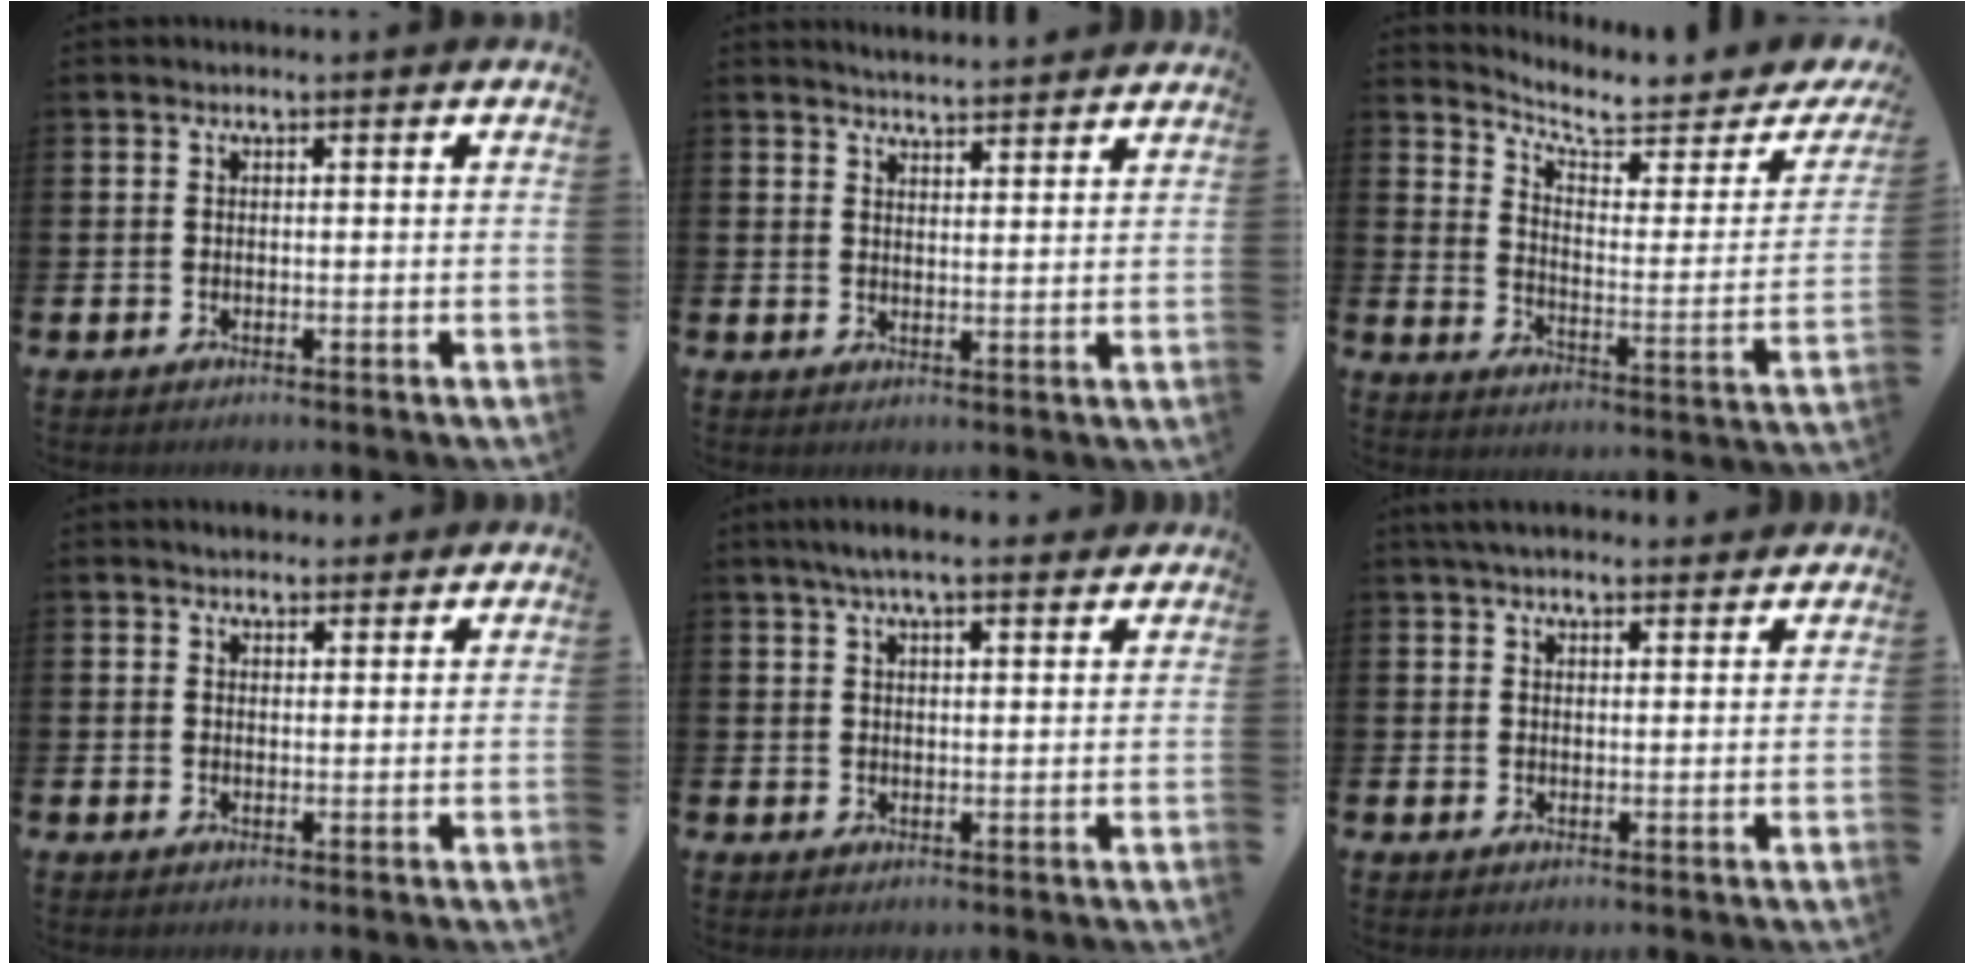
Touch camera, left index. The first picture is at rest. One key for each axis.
{"total": 3.8, "fx": 3.8, "fy": -0.2, "fz": -0.1, "tx": -0.005, "ty": -0.023, "tz": 0.068}
{"total": 6.5, "fx": 5.7, "fy": 1.7, "fz": 2.6, "tx": -0.069, "ty": -0.047, "tz": 0.091}
{"total": 2.4, "fx": 2.3, "fy": 0.6, "fz": -0.1, "tx": 0.007, "ty": -0.009, "tz": 0.041}
{"total": 5.0, "fx": 4.3, "fy": 0.9, "fz": 2.5, "tx": -0.047, "ty": -0.009, "tz": 0.074}
{"total": 3.6, "fx": 3.3, "fy": 0.8, "fz": 1.3, "tx": -0.030, "ty": -0.007, "tz": 0.061}